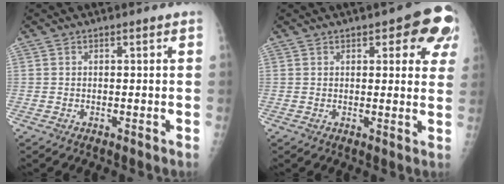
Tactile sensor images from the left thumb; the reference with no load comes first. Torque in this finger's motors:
{"motor_torque": [-0.02, 0.45, 0.07, 0.07, 0.08]}